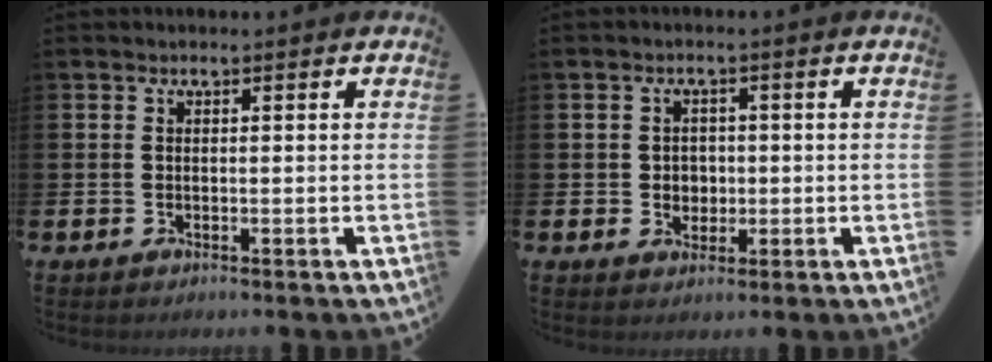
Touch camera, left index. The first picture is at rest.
{"total": 2.5, "force": [0.2, 2.4, 0.8], "torque": [0.000, 0.001, -0.006]}